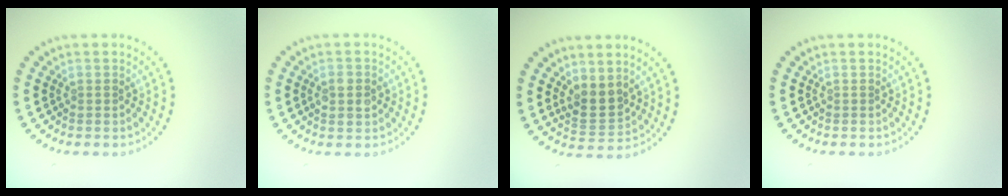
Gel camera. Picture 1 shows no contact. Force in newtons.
{"total": 2.2, "press": 2.2, "slide": 0.2}
{"total": 2.6, "press": 2.2, "slide": 1.3}
{"total": 0.0}